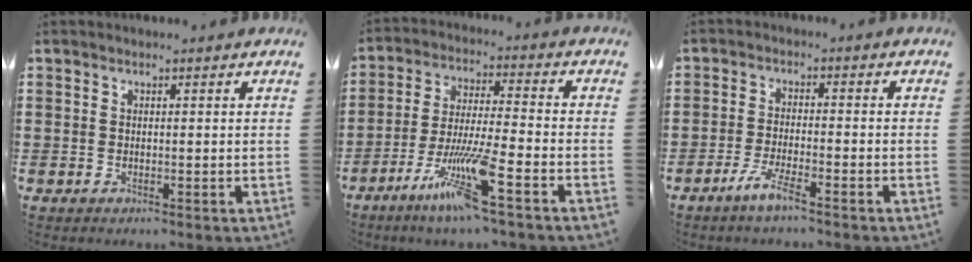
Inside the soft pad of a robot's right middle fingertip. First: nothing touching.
{"total": 10.0, "force": [-6.1, 0.3, 8.0], "torque": [-0.168, -0.012, -0.119]}
{"total": 4.3, "force": [-3.1, 0.1, 3.1], "torque": [-0.063, -0.005, -0.057]}